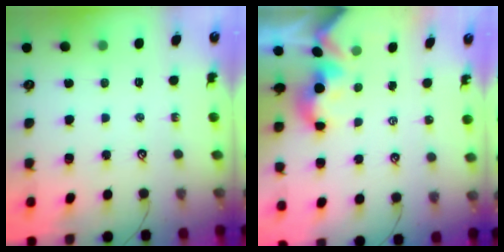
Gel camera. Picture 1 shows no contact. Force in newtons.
{"total": 1.8, "press": 1.7, "slide": 0.4}